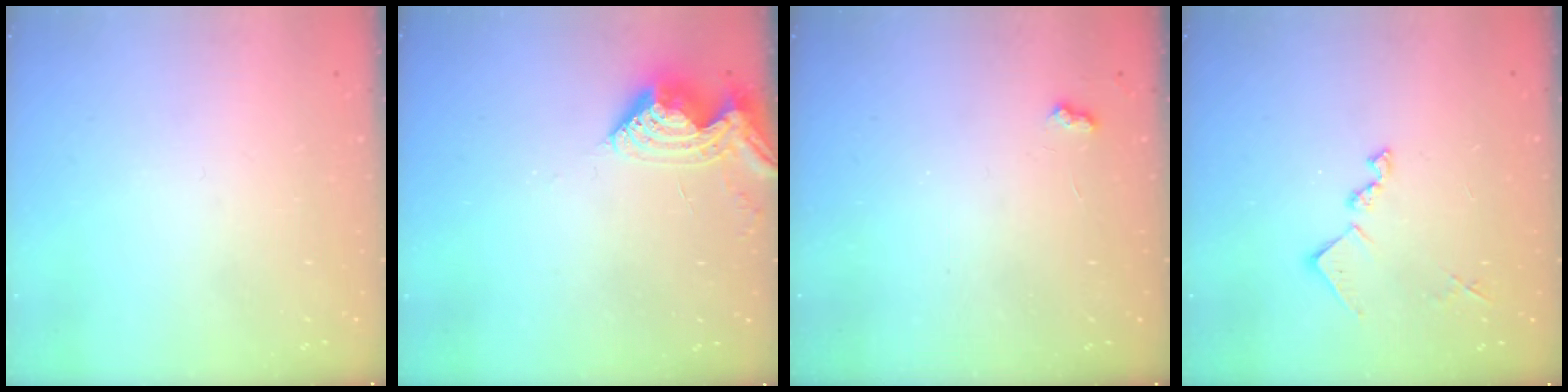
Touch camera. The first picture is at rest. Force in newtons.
{"total": 9.6, "press": 9.6, "slide": 1.0}
{"total": 3.9, "press": 3.9, "slide": 0.5}
{"total": 10.8, "press": 10.8, "slide": 0.6}